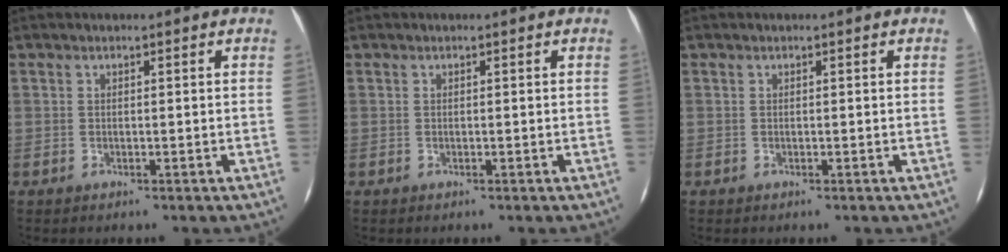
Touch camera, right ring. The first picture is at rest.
{"total": 0.0}
{"total": 0.0}